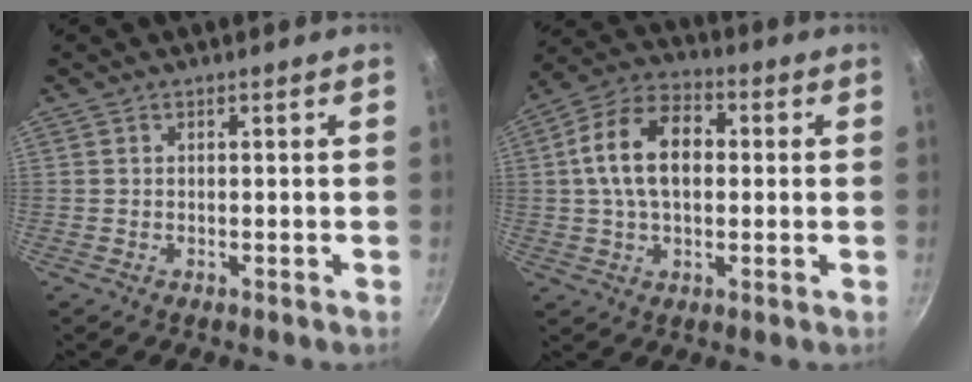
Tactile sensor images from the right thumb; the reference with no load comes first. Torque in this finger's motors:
{"motor_torque": [1.40, 1.98, 1.32, -0.13, 0.36]}